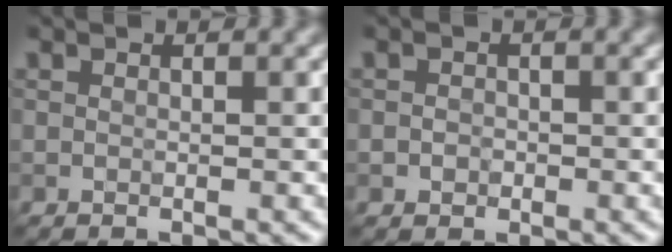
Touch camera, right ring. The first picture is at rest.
{"total": 1.0, "force": [-0.3, 0.9, 0.3], "torque": [-0.001, -0.002, -0.008]}